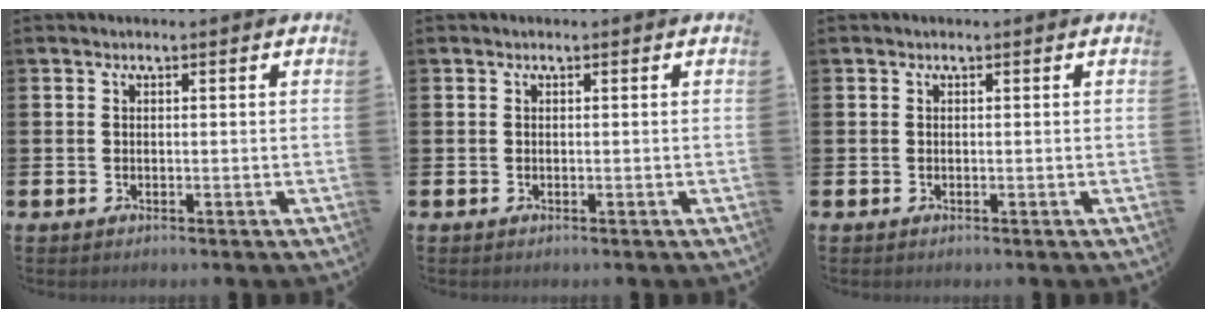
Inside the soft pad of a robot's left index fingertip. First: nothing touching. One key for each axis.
{"total": 0.0}
{"total": 0.0}